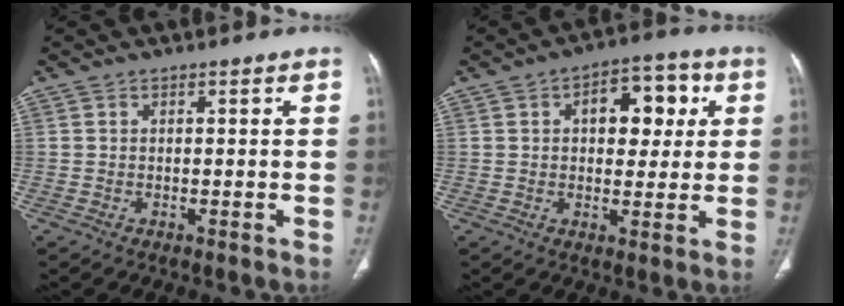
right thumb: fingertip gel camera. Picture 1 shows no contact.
{"total": 10.7, "force": [2.9, 6.4, 8.1], "torque": [-0.070, 0.011, 0.037]}